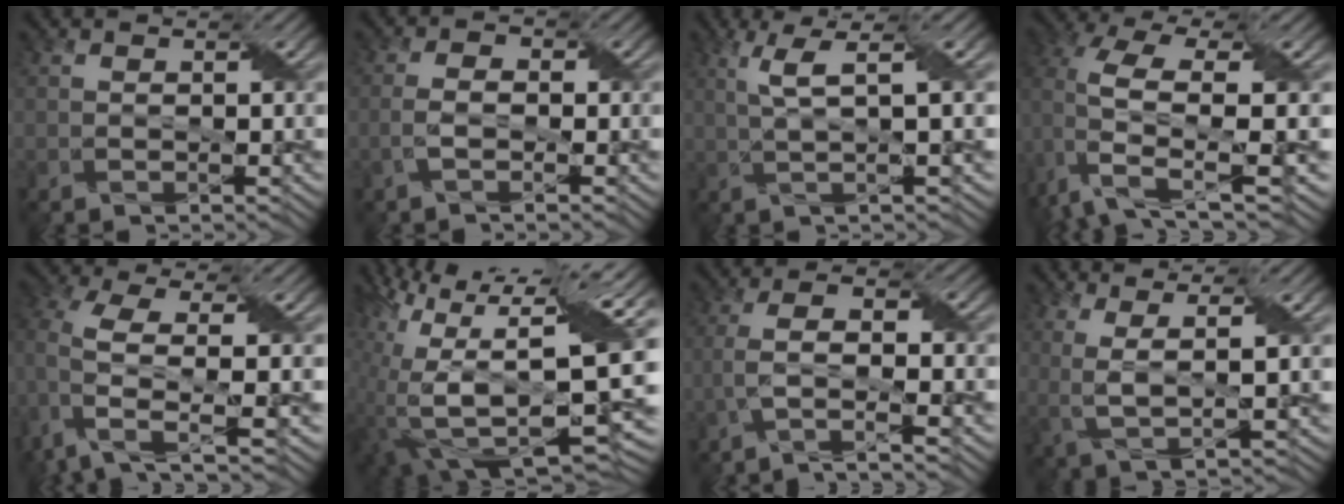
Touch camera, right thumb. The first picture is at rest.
{"total": 2.0, "force": [-0.9, 0.9, 1.5], "torque": [-0.037, 0.002, -0.023]}
{"total": 6.2, "force": [1.6, 0.7, 6.0], "torque": [-0.112, 0.014, 0.033]}
{"total": 10.7, "force": [2.9, 4.0, 9.4], "torque": [-0.211, -0.001, 0.052]}
{"total": 7.4, "force": [1.3, 3.2, 6.5], "torque": [-0.145, -0.001, 0.017]}
{"total": 16.3, "force": [1.7, 7.6, 14.4], "torque": [-0.288, -0.042, 0.066]}
{"total": 5.3, "force": [-2.2, 1.3, 4.6], "torque": [-0.088, 0.007, -0.053]}
{"total": 4.6, "force": [1.6, 0.9, 4.2], "torque": [-0.100, 0.000, 0.037]}